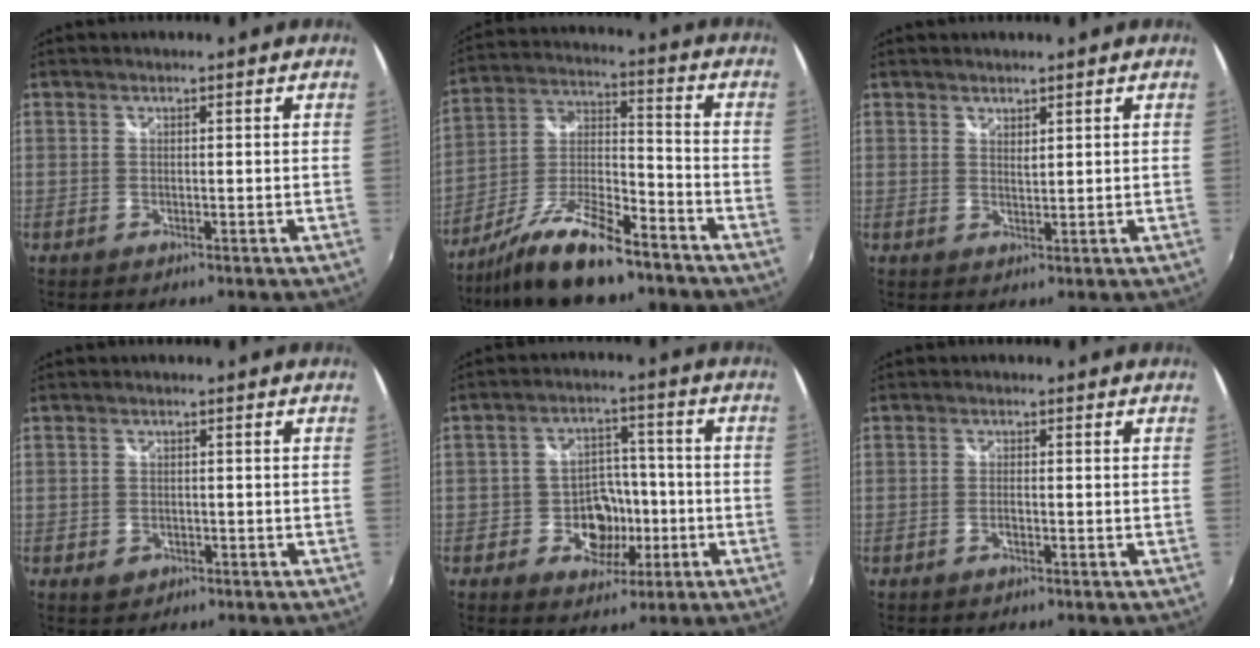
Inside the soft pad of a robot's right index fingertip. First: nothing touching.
{"total": 15.9, "force": [-11.4, 4.8, 10.0], "torque": [-0.207, -0.003, -0.206]}
{"total": 1.6, "force": [1.3, 0.5, 0.6], "torque": [-0.008, 0.000, 0.023]}
{"total": 2.6, "force": [-1.1, 2.1, 1.1], "torque": [-0.023, -0.003, -0.014]}
{"total": 8.7, "force": [-3.0, 6.9, 4.3], "torque": [-0.089, 0.013, -0.036]}
{"total": 1.2, "force": [-0.7, 0.3, 1.0], "torque": [-0.022, 0.000, -0.012]}